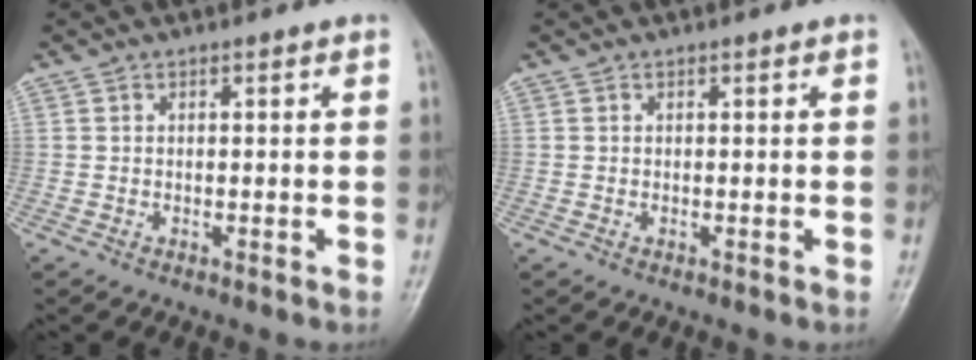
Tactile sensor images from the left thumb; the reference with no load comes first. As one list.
[{"total": 0.0}]